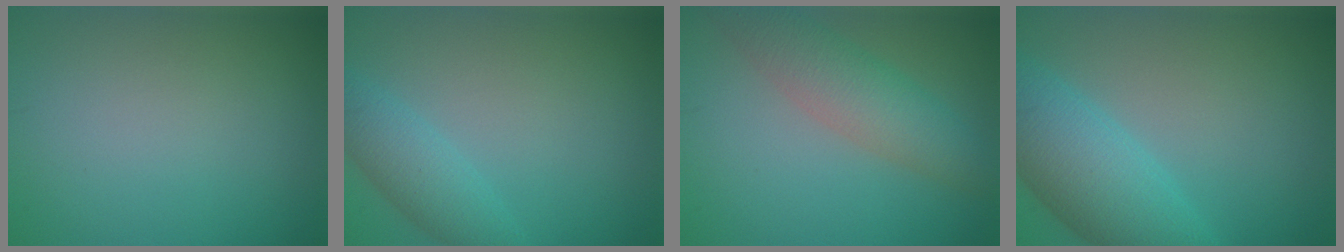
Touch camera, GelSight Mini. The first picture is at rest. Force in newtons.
{"total": 3.2, "press": 3.1, "slide": 0.2}
{"total": 4.7, "press": 4.7, "slide": 0.2}
{"total": 7.3, "press": 7.3, "slide": 0.2}